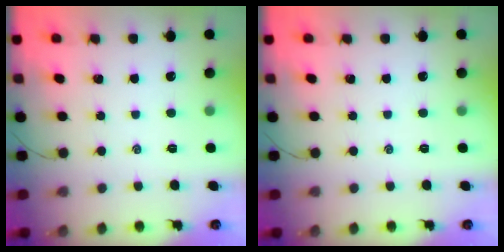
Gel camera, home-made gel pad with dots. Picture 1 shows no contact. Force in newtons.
{"total": 0.0}